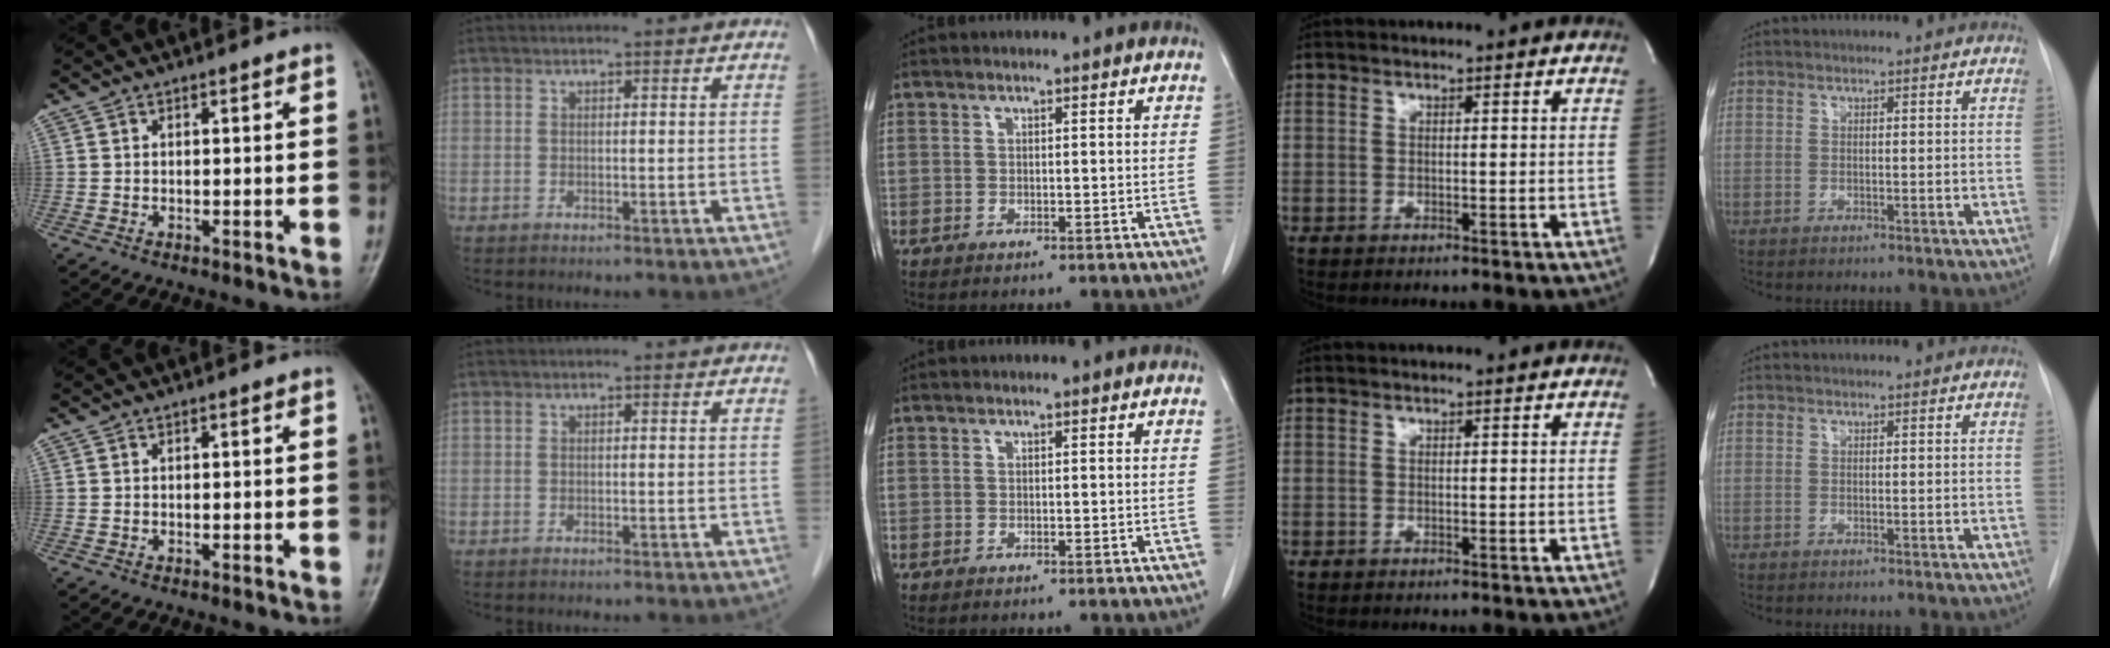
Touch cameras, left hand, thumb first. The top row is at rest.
{}